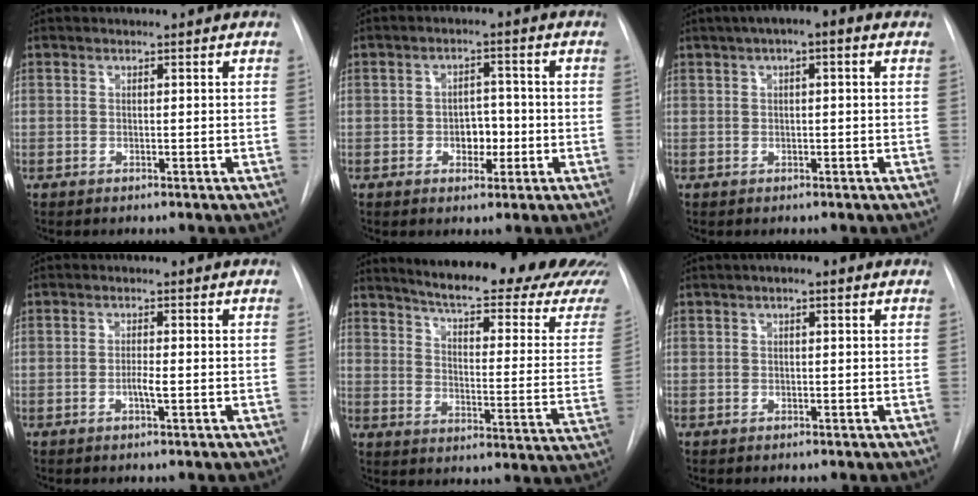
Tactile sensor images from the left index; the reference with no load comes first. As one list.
[{"total": 4.3, "force": [-2.1, 2.6, 2.8], "torque": [-0.032, 0.003, -0.026]}, {"total": 4.6, "force": [1.4, 1.0, 4.3], "torque": [-0.068, 0.022, 0.017]}, {"total": 2.3, "force": [-1.6, 0.0, 1.7], "torque": [-0.033, -0.007, -0.025]}, {"total": 28.8, "force": [25.5, 3.0, 13.1], "torque": [-0.190, -0.118, 0.304]}, {"total": 1.8, "force": [0.1, 0.6, 1.7], "torque": [-0.028, 0.007, -0.002]}]